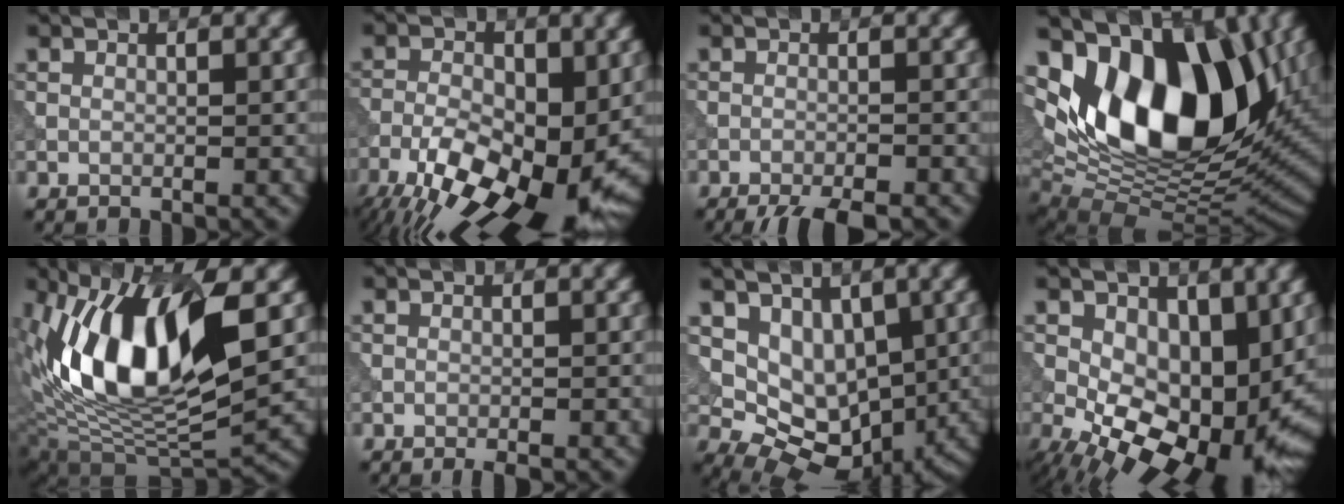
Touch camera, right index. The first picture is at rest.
{"total": 15.3, "force": [-6.7, 7.1, 11.7], "torque": [-0.202, -0.017, -0.101]}
{"total": 3.9, "force": [-3.2, 0.6, 2.0], "torque": [-0.027, -0.003, -0.057]}
{"total": 15.9, "force": [4.4, 9.2, 12.2], "torque": [-0.193, -0.001, 0.071]}
{"total": 12.2, "force": [3.1, 5.1, 10.7], "torque": [-0.202, -0.009, 0.054]}
{"total": 0.7, "force": [-0.5, 0.1, 0.5], "torque": [-0.006, -0.004, -0.008]}
{"total": 7.5, "force": [1.0, 5.2, 5.3], "torque": [-0.077, -0.015, 0.021]}
{"total": 12.3, "force": [-0.9, 7.0, 10.1], "torque": [-0.153, -0.030, -0.002]}